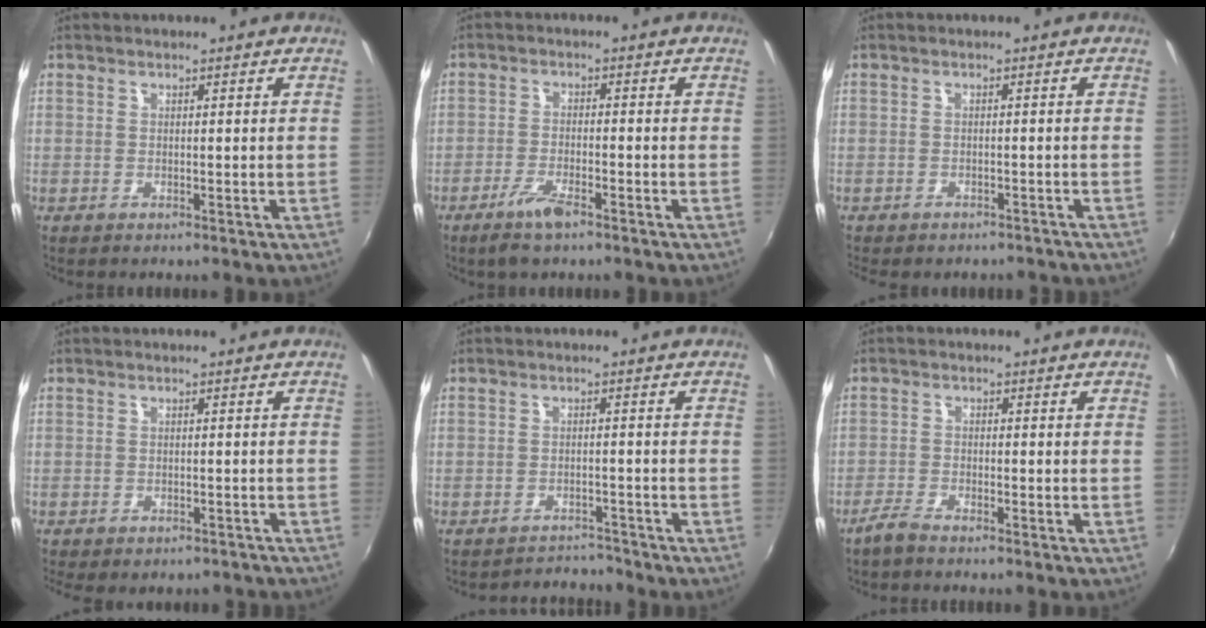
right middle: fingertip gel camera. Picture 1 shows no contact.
{"total": 4.9, "force": [-3.5, 1.3, 3.2], "torque": [-0.079, -0.008, -0.067]}
{"total": 6.1, "force": [-5.3, 2.3, 1.9], "torque": [-0.044, -0.014, -0.065]}
{"total": 6.6, "force": [-5.4, 2.7, 2.6], "torque": [-0.059, -0.020, -0.065]}
{"total": 4.9, "force": [-4.8, 0.9, -0.4], "torque": [0.000, 0.009, -0.073]}
{"total": 2.8, "force": [-2.5, 0.4, 1.2], "torque": [-0.041, -0.002, -0.053]}